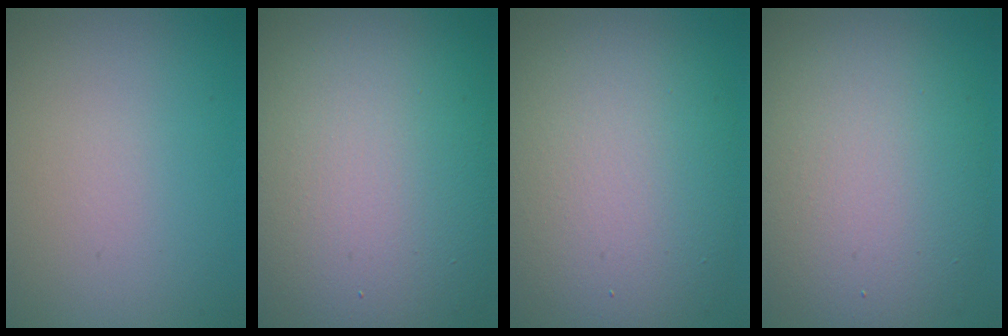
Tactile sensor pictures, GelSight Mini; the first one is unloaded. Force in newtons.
{"total": 17.8, "press": 17.7, "slide": 1.5}
{"total": 11.7, "press": 11.7, "slide": 0.7}
{"total": 10.0, "press": 10.0, "slide": 0.6}